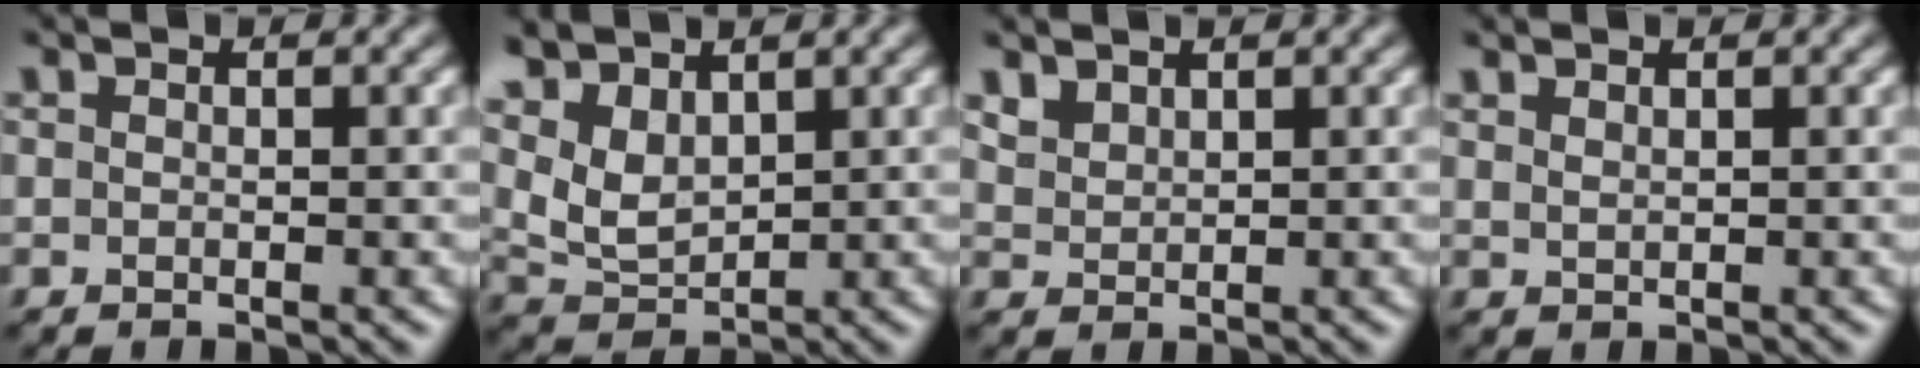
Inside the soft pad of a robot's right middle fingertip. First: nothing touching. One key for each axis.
{"total": 4.6, "fx": 3.0, "fy": 2.5, "fz": 2.4, "tx": -0.065, "ty": 0.001, "tz": 0.064}
{"total": 1.8, "fx": 1.6, "fy": 0.7, "fz": 0.2, "tx": -0.011, "ty": -0.001, "tz": 0.037}
{"total": 0.8, "fx": 0.8, "fy": 0.1, "fz": 0.1, "tx": -0.004, "ty": -0.001, "tz": 0.016}